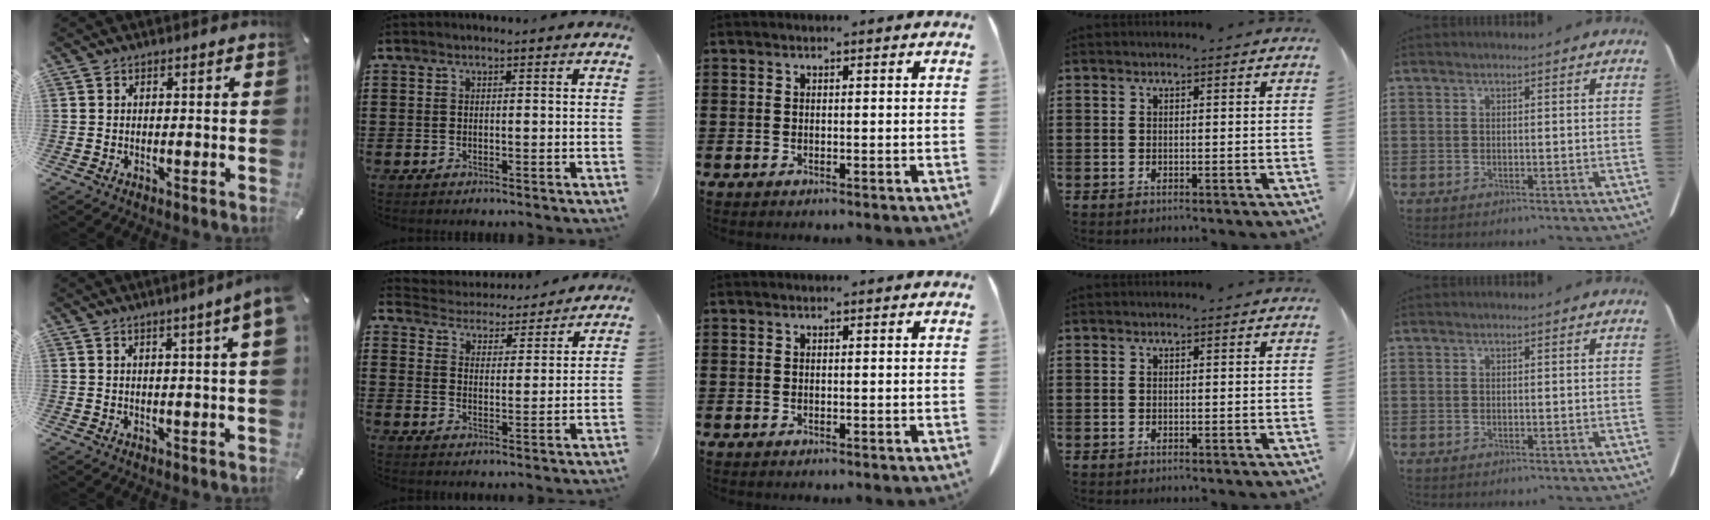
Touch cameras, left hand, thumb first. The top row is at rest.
{"thumb": {"total": 4.4, "force": [1.9, -0.2, 4.0], "torque": [-0.068, -0.006, 0.030]}, "index": {"total": 4.0, "force": [3.9, 0.2, -0.6], "torque": [-0.017, -0.035, 0.062]}}